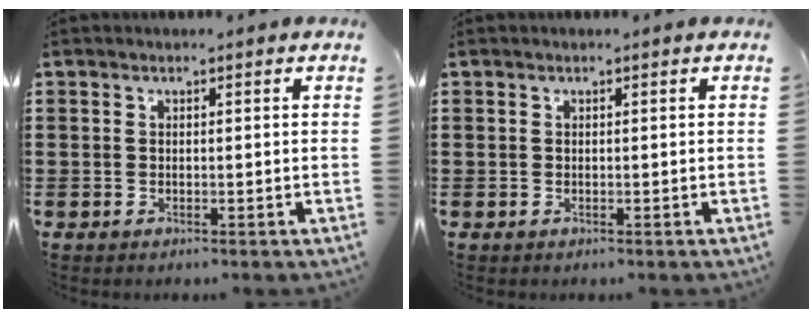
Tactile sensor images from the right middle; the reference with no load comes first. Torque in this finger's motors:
{"motor_torque": [-0.08, 0.00, 0.00, 0.00]}